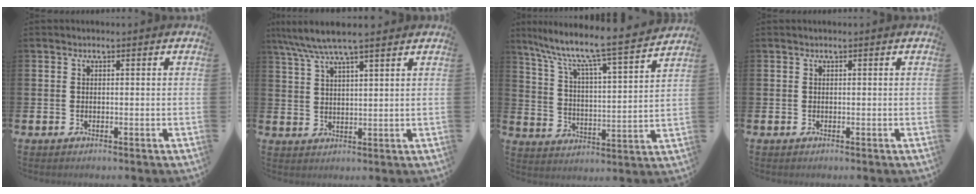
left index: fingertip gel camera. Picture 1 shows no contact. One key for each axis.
{"total": 6.3, "fx": 5.4, "fy": 0.7, "fz": 3.1, "tx": -0.069, "ty": -0.019, "tz": 0.095}
{"total": 8.9, "fx": 7.9, "fy": 0.5, "fz": 4.2, "tx": -0.101, "ty": -0.065, "tz": 0.124}
{"total": 0.0}